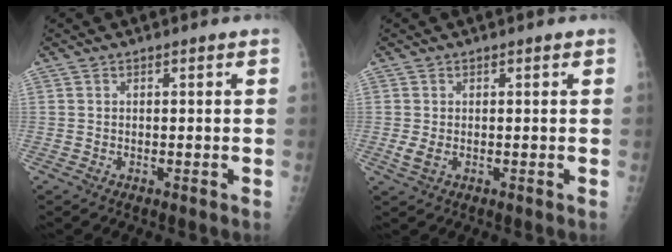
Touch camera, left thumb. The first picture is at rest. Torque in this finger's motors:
{"motor_torque": [-0.34, 0.31, 0.45, 0.04, 0.10]}